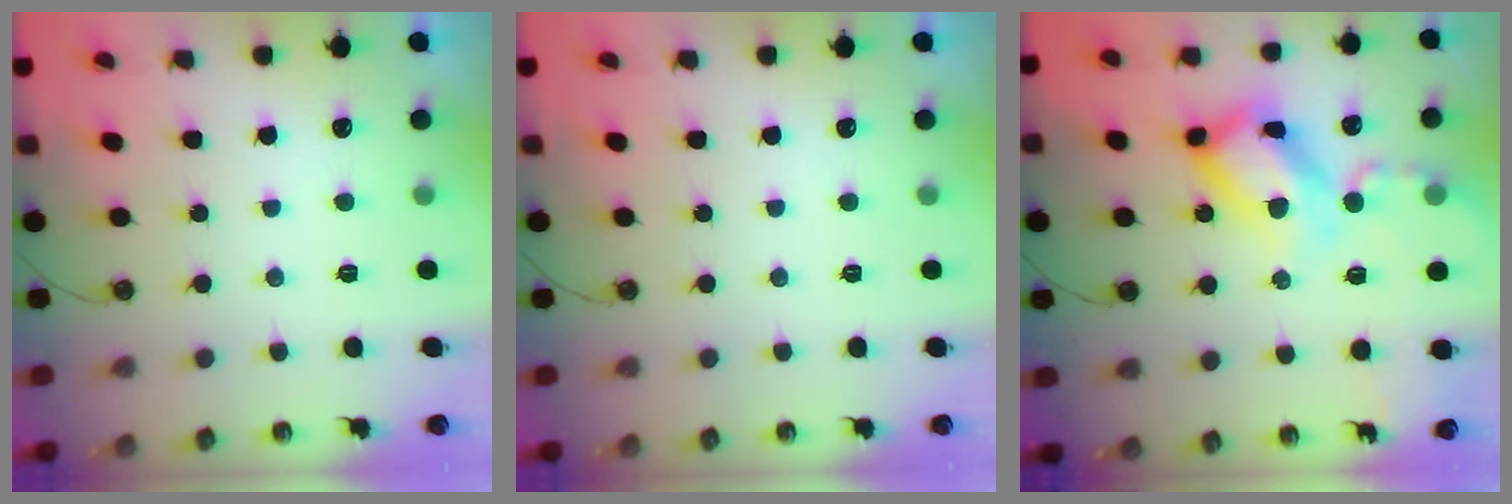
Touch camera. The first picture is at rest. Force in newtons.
{"total": 0.0}
{"total": 22.1, "press": 22.0, "slide": 2.1}